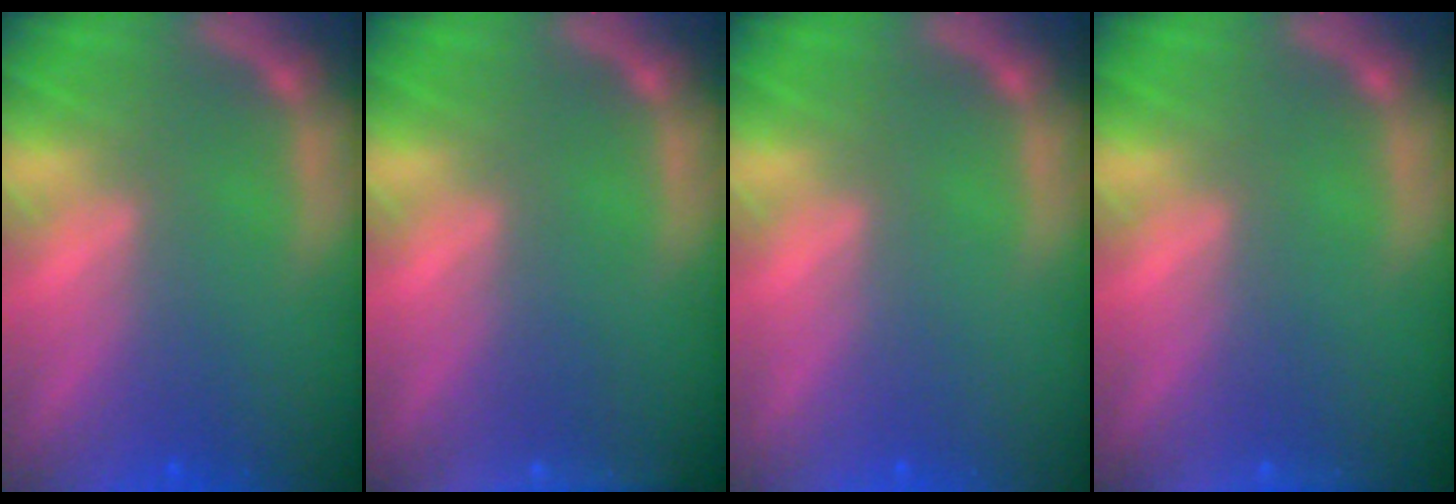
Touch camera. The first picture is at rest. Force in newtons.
{"total": 3.0}
{"total": 0.0}
{"total": 1.4}